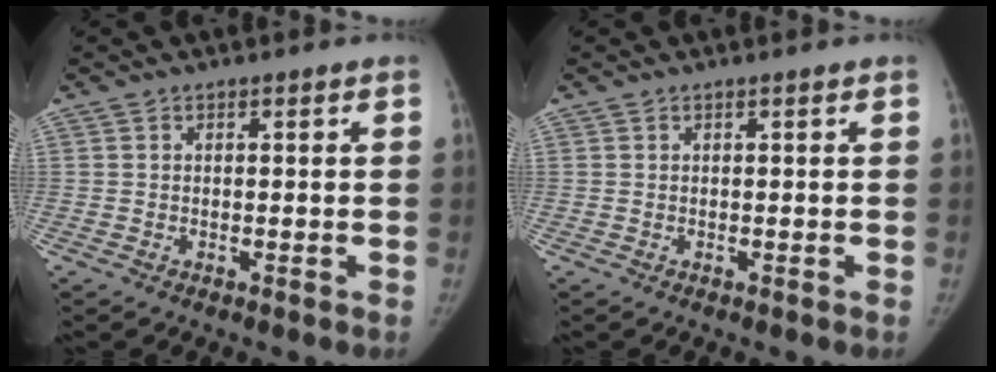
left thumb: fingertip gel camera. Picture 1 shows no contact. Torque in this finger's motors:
{"motor_torque": [0.00, 0.00, 0.15, 0.05, 0.00]}